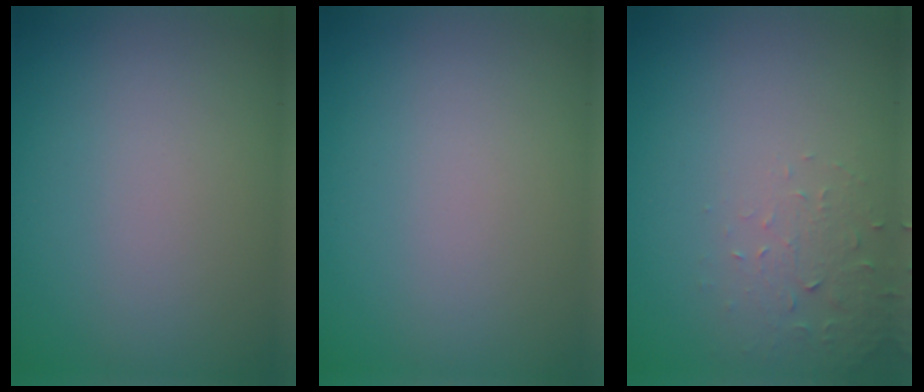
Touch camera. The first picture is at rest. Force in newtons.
{"total": 0.0}
{"total": 1.9, "press": 1.8, "slide": 0.4}